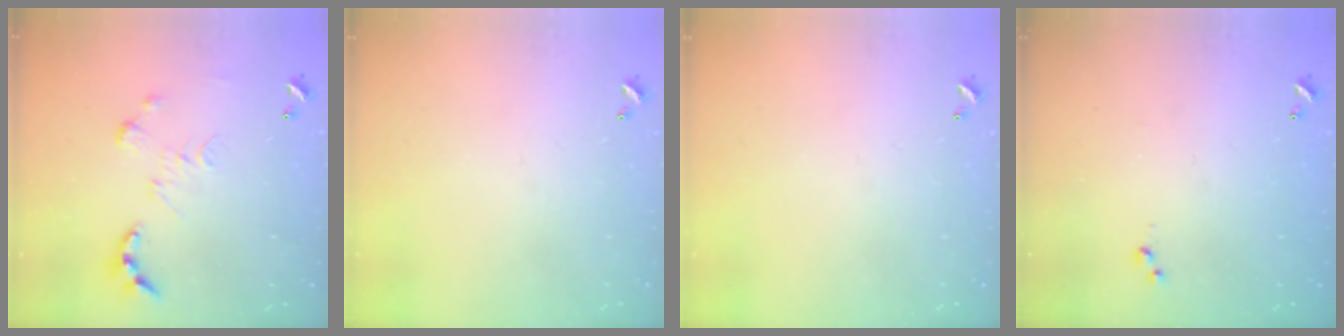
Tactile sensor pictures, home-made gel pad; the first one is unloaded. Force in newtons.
{"total": 0.0}
{"total": 0.0}
{"total": 3.0, "press": 3.0, "slide": 0.4}